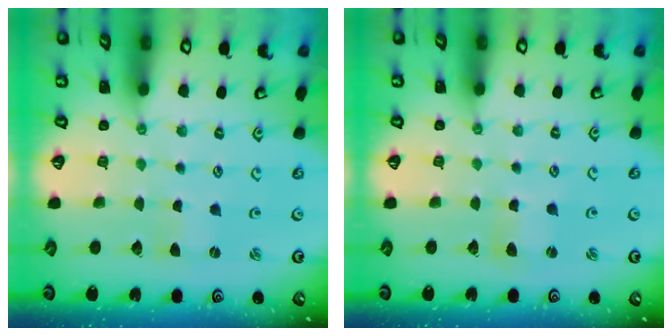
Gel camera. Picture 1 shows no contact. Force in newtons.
{"total": 2.0, "press": 2.0, "slide": 0.4}